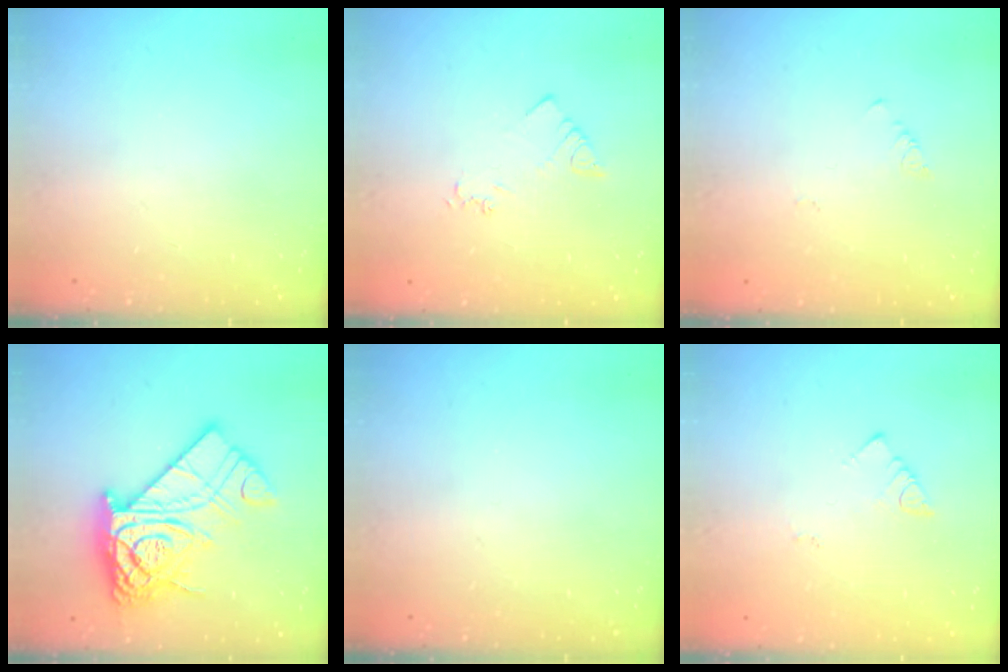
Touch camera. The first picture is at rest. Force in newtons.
{"total": 2.3, "press": 2.3, "slide": 0.3}
{"total": 1.9, "press": 1.9, "slide": 0.4}
{"total": 19.9, "press": 19.8, "slide": 2.2}
{"total": 0.0}
{"total": 2.7, "press": 2.7, "slide": 0.6}